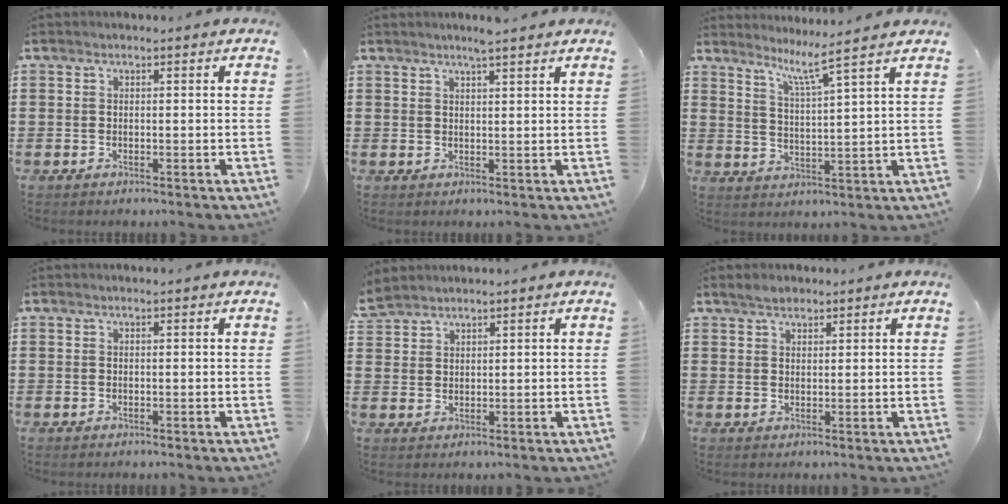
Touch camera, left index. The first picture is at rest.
{"total": 2.9, "force": [2.5, -0.3, 1.5], "torque": [-0.033, -0.001, 0.045]}
{"total": 4.8, "force": [4.0, -0.9, 2.6], "torque": [-0.064, -0.018, 0.066]}
{"total": 0.0}
{"total": 3.0, "force": [2.9, 0.8, 0.0], "torque": [-0.010, -0.001, 0.056]}
{"total": 2.1, "force": [1.7, 1.0, 0.5], "torque": [-0.014, 0.004, 0.033]}